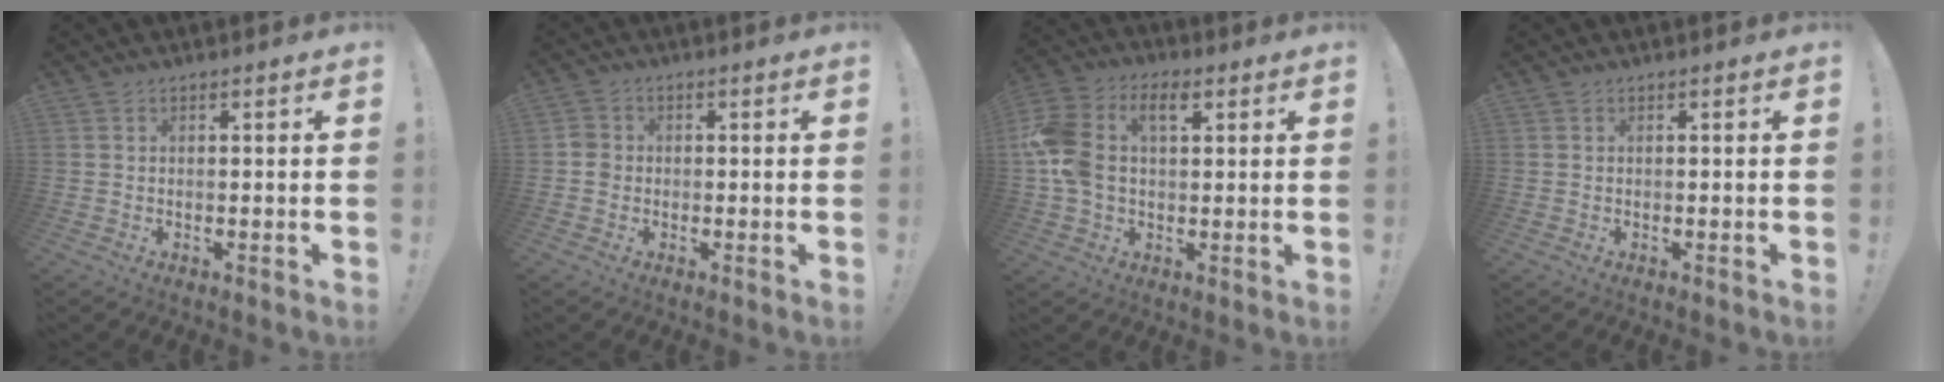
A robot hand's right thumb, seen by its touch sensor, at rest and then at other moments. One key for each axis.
{"total": 2.9, "fx": -0.7, "fy": 2.6, "fz": 1.0, "tx": -0.012, "ty": 0.008, "tz": -0.013}
{"total": 12.9, "fx": 3.1, "fy": 8.6, "fz": 9.1, "tx": -0.186, "ty": -0.002, "tz": 0.054}
{"total": 0.0}